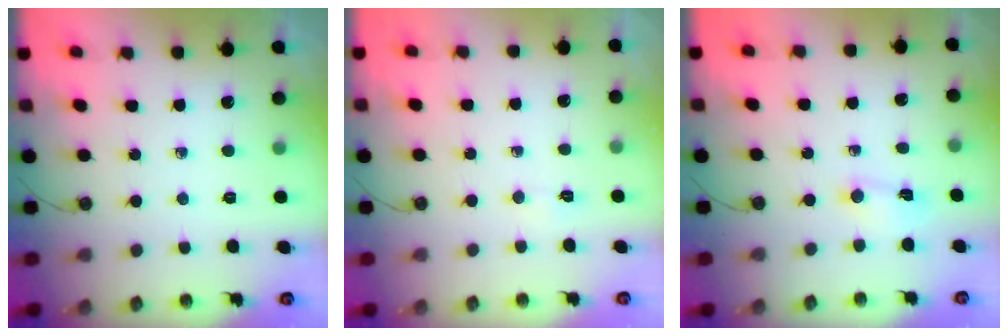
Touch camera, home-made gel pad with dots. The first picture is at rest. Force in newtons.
{"total": 2.9, "press": 2.6, "slide": 1.4}
{"total": 2.9, "press": 2.9, "slide": 0.4}